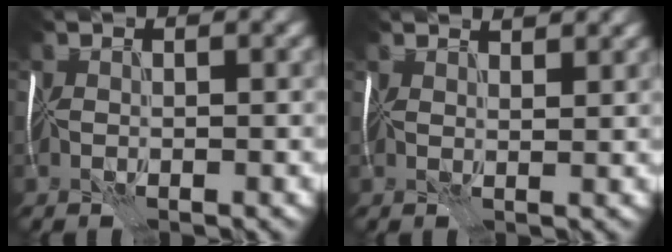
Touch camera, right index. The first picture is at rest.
{"total": 2.7, "force": [2.3, 0.6, 1.2], "torque": [-0.015, 0.003, 0.018]}